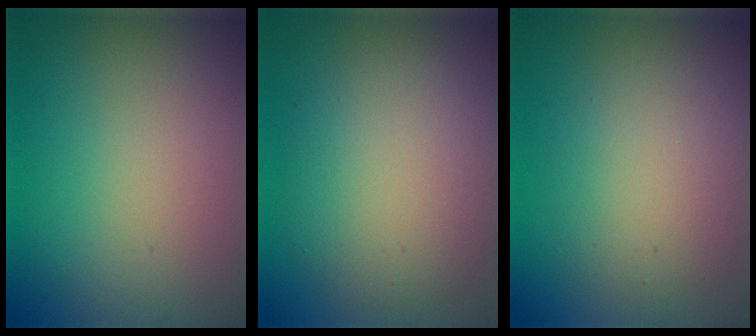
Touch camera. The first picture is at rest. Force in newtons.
{"total": 6.7, "press": 6.7, "slide": 0.3}
{"total": 4.3, "press": 4.3, "slide": 0.2}